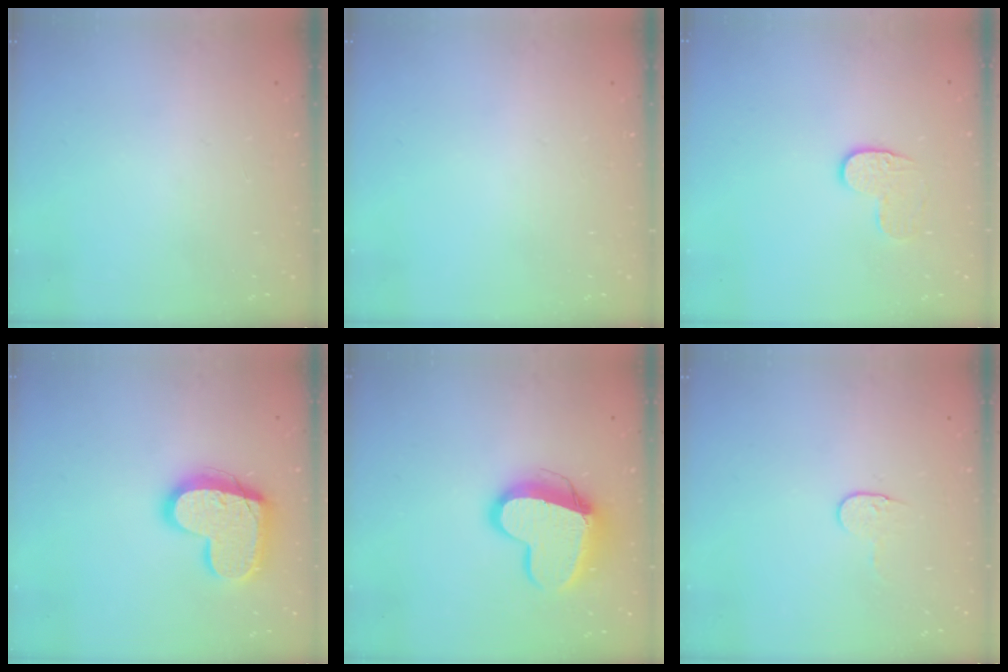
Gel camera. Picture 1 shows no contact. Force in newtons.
{"total": 0.0}
{"total": 6.7, "press": 6.7, "slide": 0.5}
{"total": 17.3, "press": 17.3, "slide": 1.2}
{"total": 14.7, "press": 14.6, "slide": 1.3}
{"total": 4.1, "press": 4.1, "slide": 0.4}